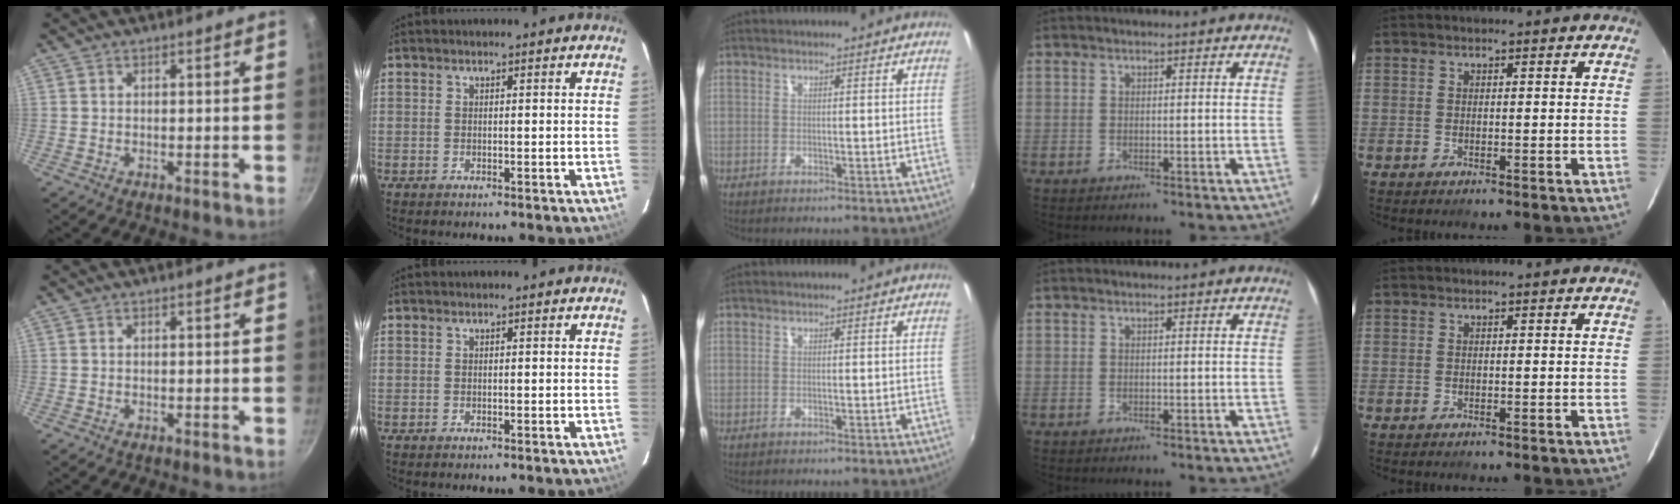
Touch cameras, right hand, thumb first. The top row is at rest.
{}